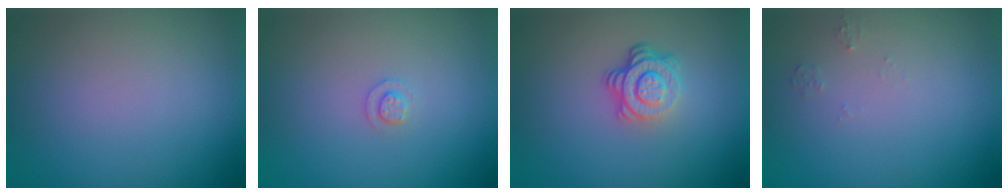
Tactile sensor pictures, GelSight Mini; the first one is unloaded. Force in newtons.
{"total": 1.0, "press": 1.0, "slide": 0.2}
{"total": 4.0, "press": 2.8, "slide": 2.9}
{"total": 0.7, "press": 0.7, "slide": 0.1}